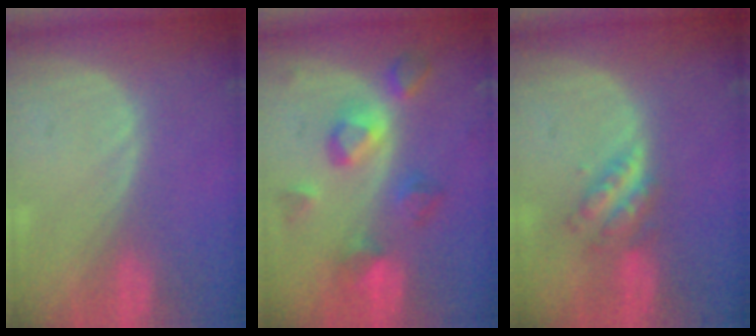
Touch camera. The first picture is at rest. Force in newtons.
{"total": 7.6, "press": 7.5, "slide": 1.4}
{"total": 4.7, "press": 4.4, "slide": 1.5}